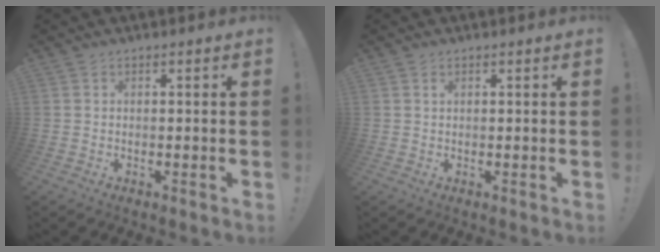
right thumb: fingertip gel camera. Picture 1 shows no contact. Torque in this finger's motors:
{"motor_torque": [0.00, -0.09, -0.07, 0.15, 0.06]}